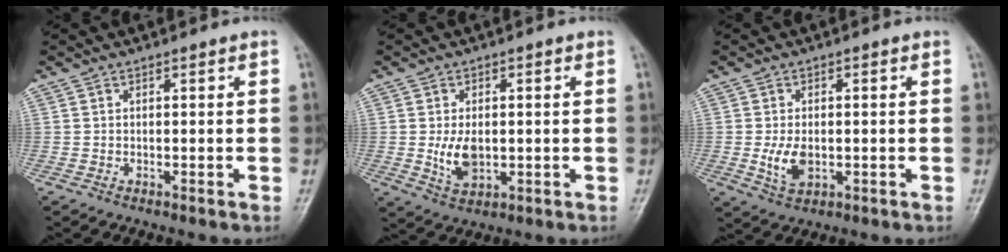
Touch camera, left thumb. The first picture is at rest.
{"total": 5.7, "force": [-0.3, 3.5, 4.4], "torque": [-0.073, -0.008, 0.004]}
{"total": 5.0, "force": [-0.8, 3.1, 3.9], "torque": [-0.069, -0.005, -0.007]}